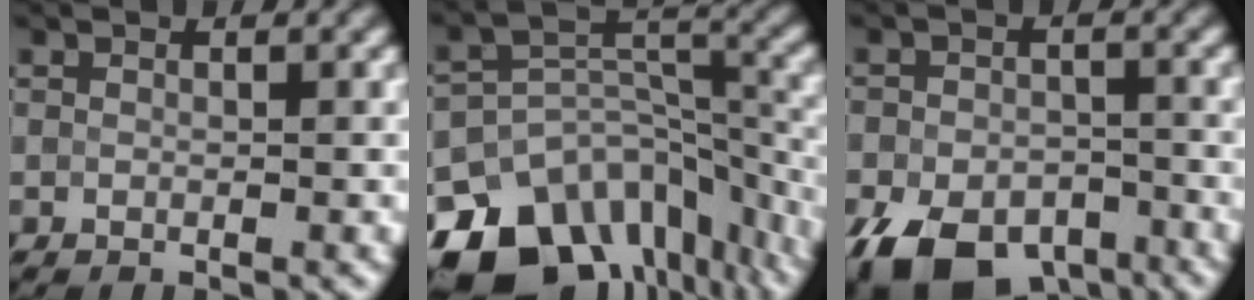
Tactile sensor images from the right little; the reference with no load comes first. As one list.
[{"total": 14.4, "force": [-10.5, 8.3, 5.5], "torque": [-0.114, 0.007, -0.146]}, {"total": 9.2, "force": [-6.2, 4.8, 4.8], "torque": [-0.095, -0.019, -0.087]}]